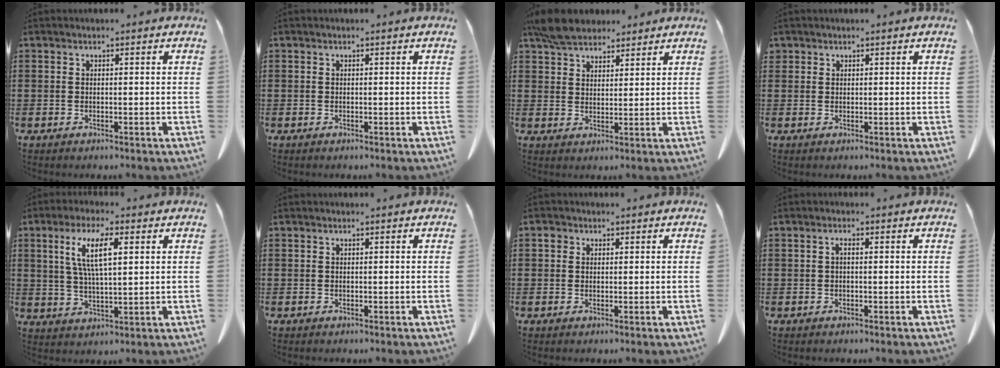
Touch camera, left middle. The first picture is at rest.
{"total": 0.0}
{"total": 6.1, "force": [5.3, 2.4, 2.1], "torque": [-0.050, -0.008, 0.100]}
{"total": 0.8, "force": [0.7, 0.4, 0.0], "torque": [-0.003, 0.000, 0.014]}
{"total": 7.6, "force": [2.7, 2.1, 6.8], "torque": [-0.140, 0.009, 0.046]}
{"total": 0.0}
{"total": 1.2, "force": [0.5, 1.0, 0.4], "torque": [-0.013, 0.005, 0.010]}
{"total": 0.9, "force": [-0.1, 0.2, 0.9], "torque": [-0.018, -0.001, -0.002]}